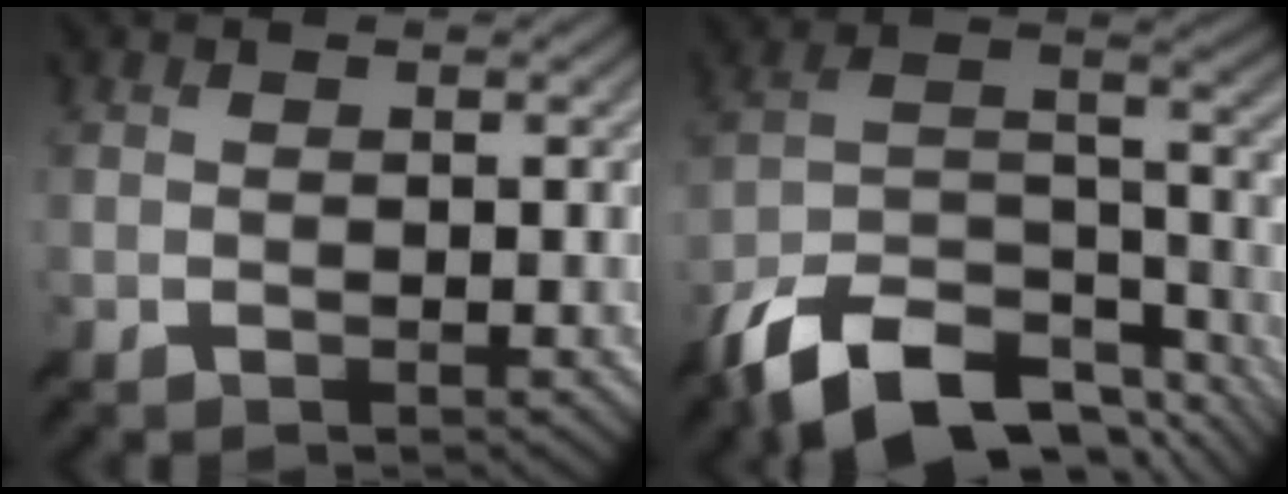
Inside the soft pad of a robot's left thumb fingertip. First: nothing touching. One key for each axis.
{"total": 16.2, "fx": -11.6, "fy": 6.7, "fz": 9.0, "tx": -0.204, "ty": -0.014, "tz": -0.193}